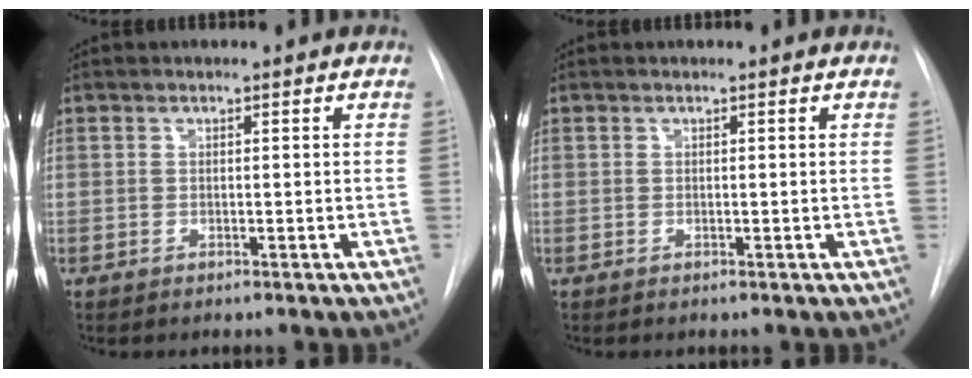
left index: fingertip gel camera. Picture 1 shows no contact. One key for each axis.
{"total": 0.0}